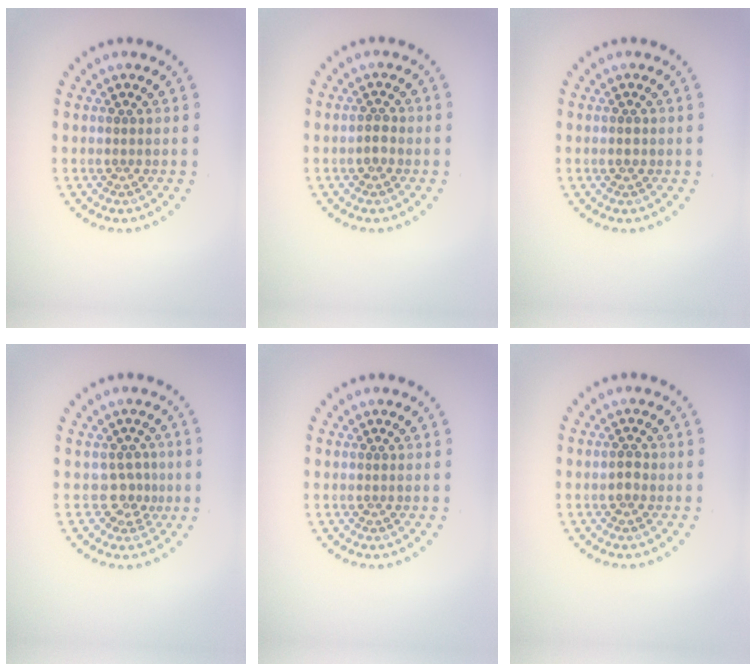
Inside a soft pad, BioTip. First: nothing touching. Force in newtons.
{"total": 1.2, "press": 1.2, "slide": 0.3}
{"total": 0.9, "press": 0.9, "slide": 0.1}
{"total": 2.2, "press": 1.5, "slide": 1.6}
{"total": 0.0}
{"total": 1.0, "press": 1.0, "slide": 0.1}